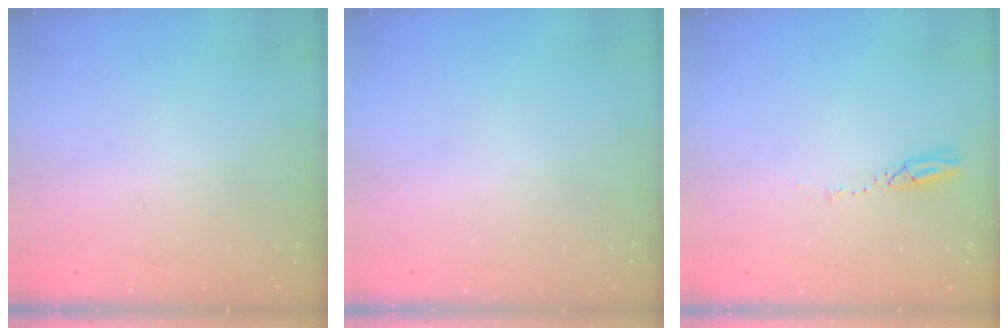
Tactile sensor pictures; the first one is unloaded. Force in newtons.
{"total": 0.0}
{"total": 3.9, "press": 3.8, "slide": 0.4}